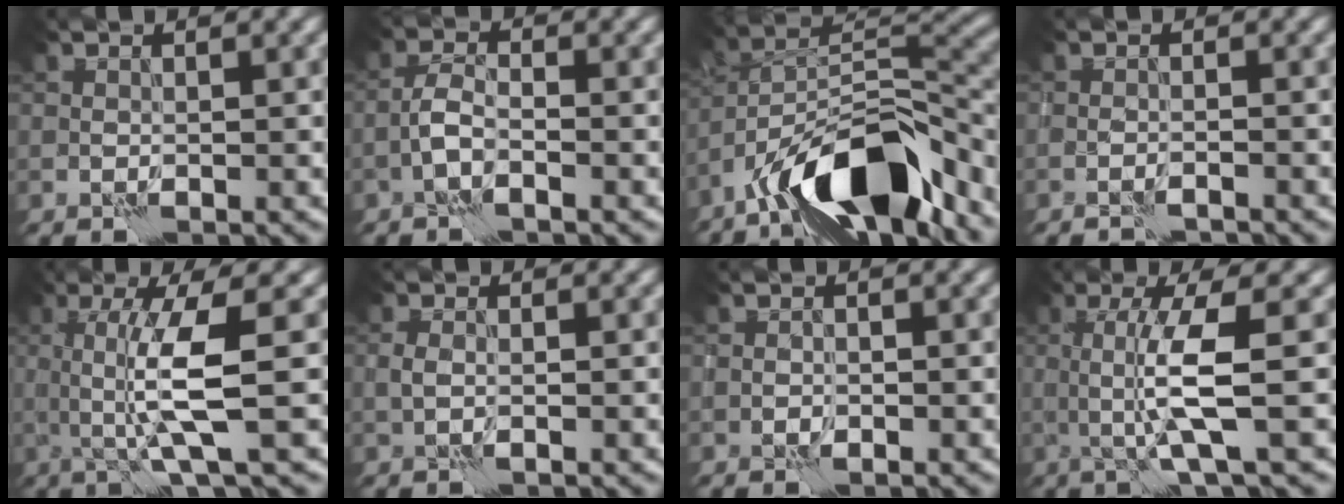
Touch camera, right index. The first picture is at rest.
{"total": 1.1, "force": [-0.6, 0.0, 0.9], "torque": [-0.021, 0.006, -0.016]}
{"total": 12.2, "force": [-8.7, 3.4, 7.9], "torque": [-0.121, 0.009, -0.159]}
{"total": 1.4, "force": [-1.3, -0.3, 0.4], "torque": [-0.008, 0.004, -0.022]}
{"total": 5.3, "force": [0.8, 0.1, 5.2], "torque": [-0.100, -0.004, 0.020]}
{"total": 0.5, "force": [0.4, -0.3, 0.2], "torque": [-0.009, 0.000, 0.008]}
{"total": 0.0}
{"total": 4.4, "force": [0.7, -0.2, 4.4], "torque": [-0.089, -0.005, 0.016]}